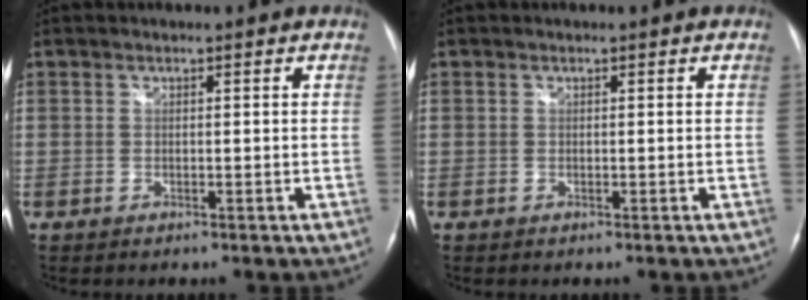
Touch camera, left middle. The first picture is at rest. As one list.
[{"total": 0.0}]